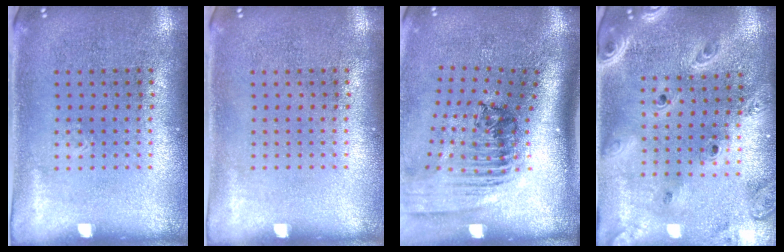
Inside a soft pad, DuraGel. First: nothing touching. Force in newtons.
{"total": 0.0}
{"total": 2.5, "press": 1.8, "slide": 1.8}
{"total": 2.9, "press": 2.5, "slide": 1.6}